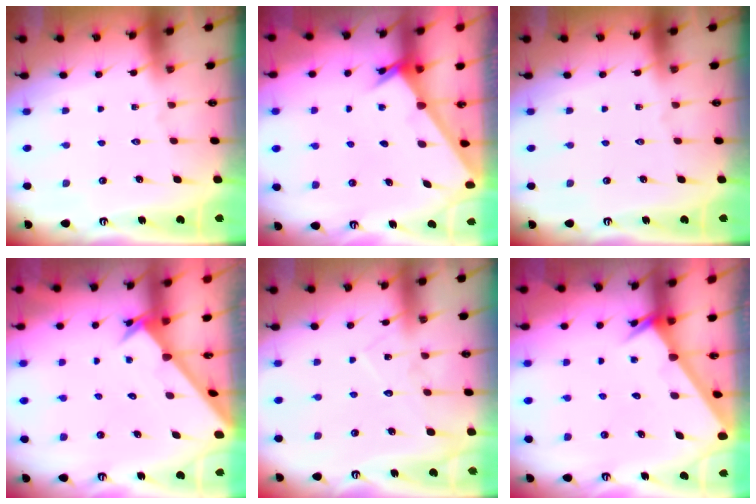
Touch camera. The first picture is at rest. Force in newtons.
{"total": 2.4, "press": 2.4, "slide": 0.2}
{"total": 0.0}
{"total": 2.4, "press": 2.4, "slide": 0.2}
{"total": 8.5, "press": 8.5, "slide": 0.6}
{"total": 2.6, "press": 2.6, "slide": 0.0}